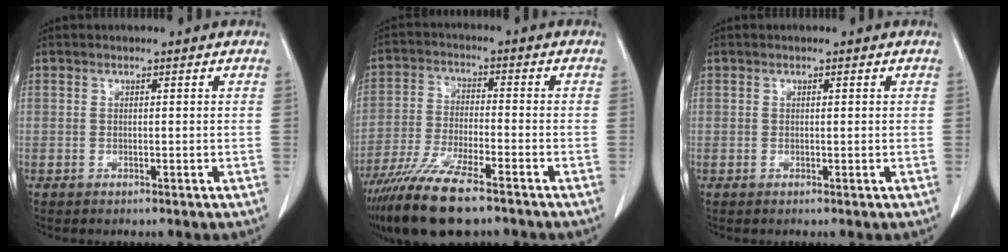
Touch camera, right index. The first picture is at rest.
{"total": 12.9, "force": [-9.4, 2.2, 8.5], "torque": [-0.166, -0.033, -0.167]}
{"total": 0.0}